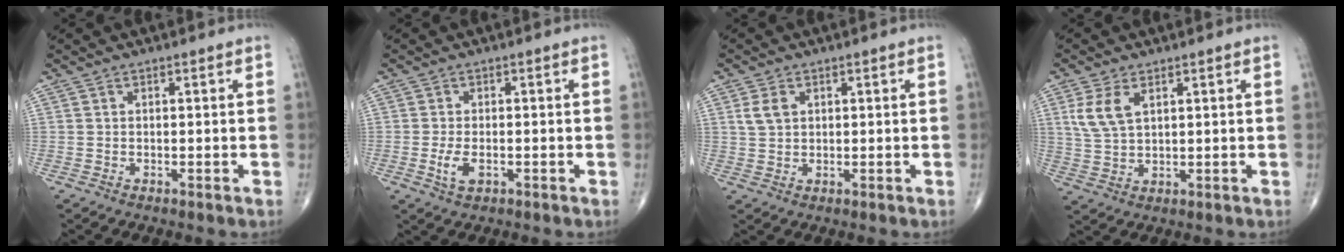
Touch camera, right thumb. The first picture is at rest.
{"total": 3.3, "force": [-0.9, 1.8, 2.7], "torque": [-0.053, -0.001, -0.013]}
{"total": 3.4, "force": [1.2, 2.4, 2.1], "torque": [-0.036, 0.001, 0.028]}
{"total": 6.2, "force": [2.4, 3.3, 4.6], "torque": [-0.099, -0.003, 0.057]}